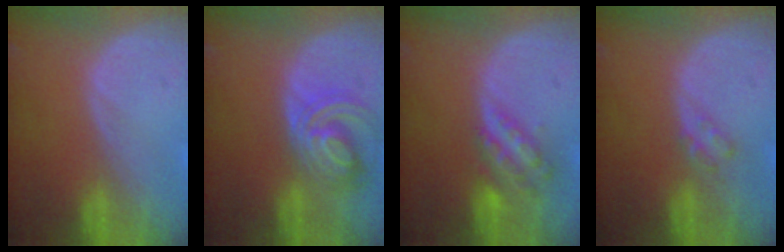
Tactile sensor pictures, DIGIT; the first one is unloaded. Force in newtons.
{"total": 7.1, "press": 6.9, "slide": 1.8}
{"total": 6.1, "press": 5.3, "slide": 2.9}
{"total": 2.0, "press": 2.0, "slide": 0.2}